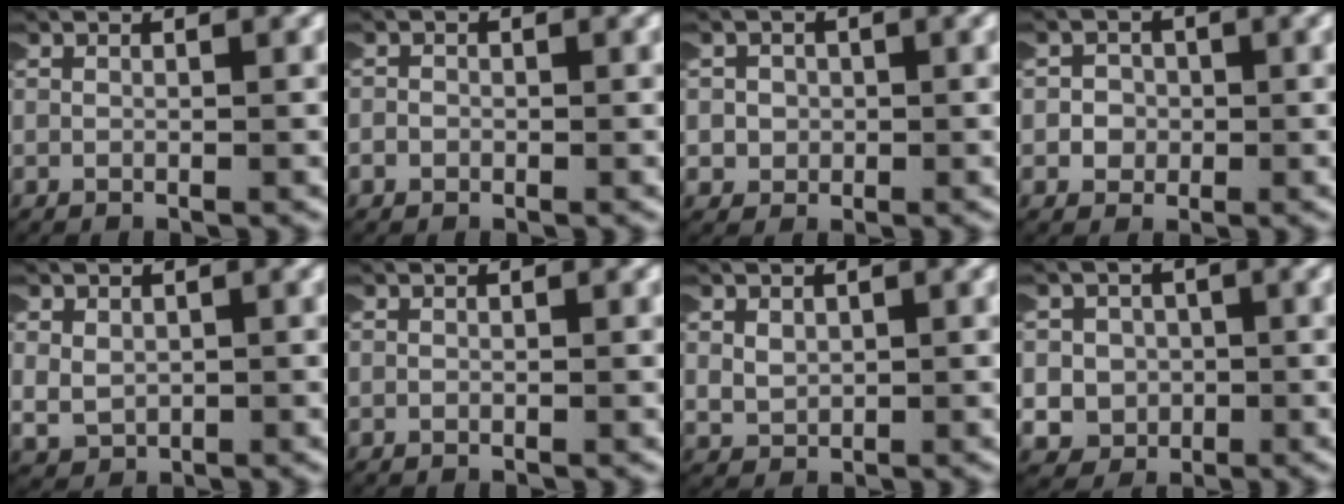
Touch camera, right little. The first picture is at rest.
{"total": 1.8, "force": [-0.6, 1.7, 0.2], "torque": [-0.009, 0.004, -0.018]}
{"total": 3.4, "force": [-0.5, 3.3, 0.6], "torque": [-0.032, -0.001, -0.016]}
{"total": 2.6, "force": [-0.8, 2.5, 0.5], "torque": [-0.017, 0.002, -0.021]}
{"total": 2.7, "force": [0.6, 2.3, 1.2], "torque": [-0.045, -0.010, 0.020]}
{"total": 0.0}
{"total": 1.5, "force": [0.6, 1.2, 0.6], "torque": [-0.032, -0.007, 0.020]}
{"total": 7.8, "force": [-1.9, 7.4, 1.7], "torque": [-0.058, -0.019, -0.038]}